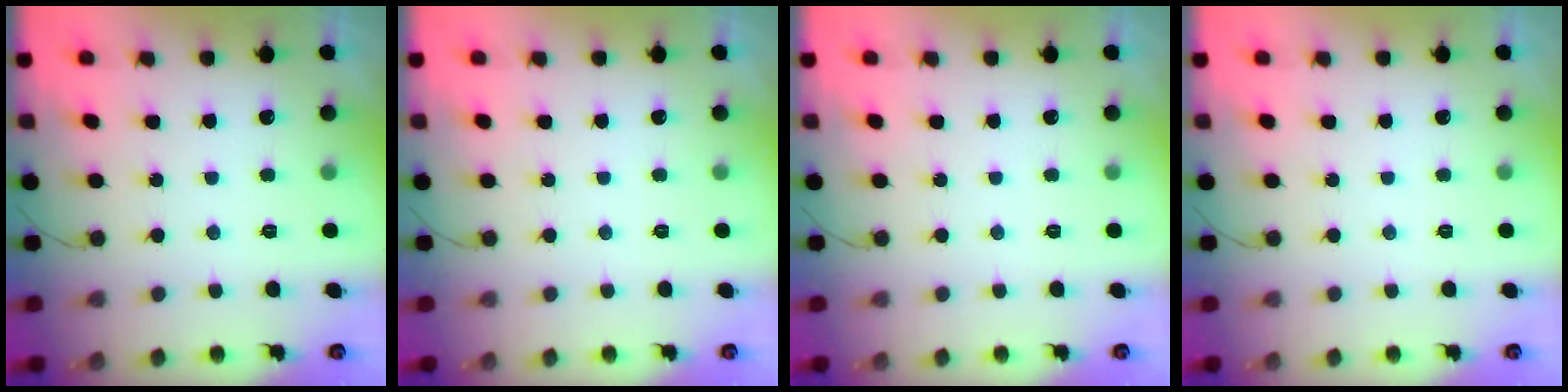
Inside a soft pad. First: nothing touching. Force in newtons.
{"total": 0.0}
{"total": 0.0}
{"total": 0.0}